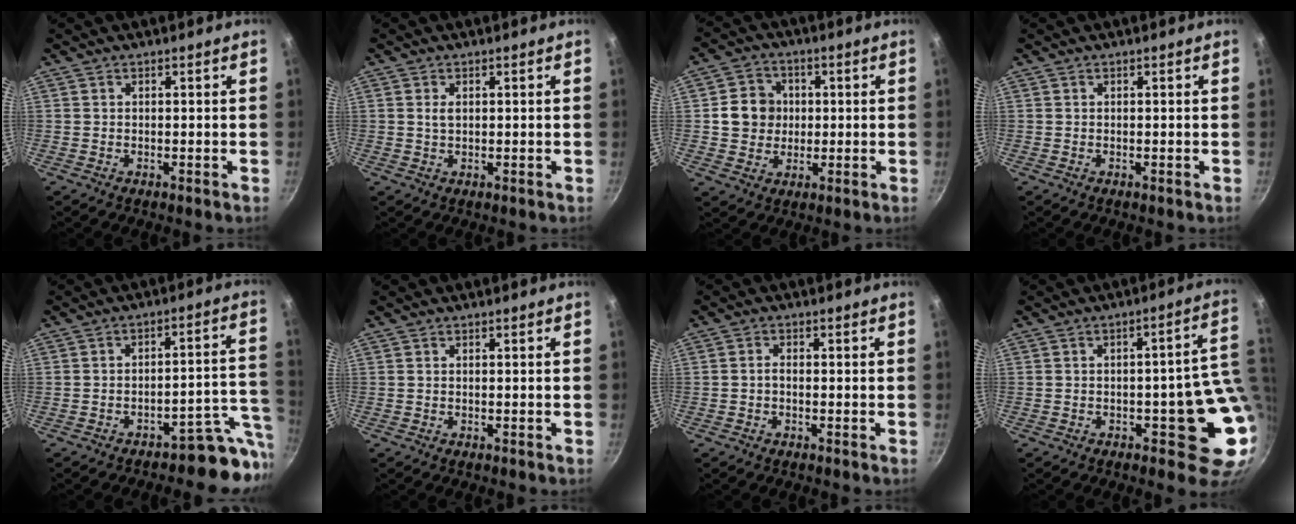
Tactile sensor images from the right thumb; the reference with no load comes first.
{"total": 1.7, "force": [0.4, 1.1, 1.3], "torque": [-0.024, -0.001, 0.007]}
{"total": 8.0, "force": [0.8, 7.3, 3.1], "torque": [-0.021, 0.009, 0.007]}
{"total": 0.0}
{"total": 8.8, "force": [-5.8, 3.6, 5.5], "torque": [-0.023, 0.065, -0.086]}
{"total": 0.0}
{"total": 1.5, "force": [-0.4, 1.0, 1.1], "torque": [-0.018, 0.009, -0.010]}
{"total": 12.1, "force": [-0.8, 5.1, 11.0], "torque": [-0.070, 0.010, -0.008]}